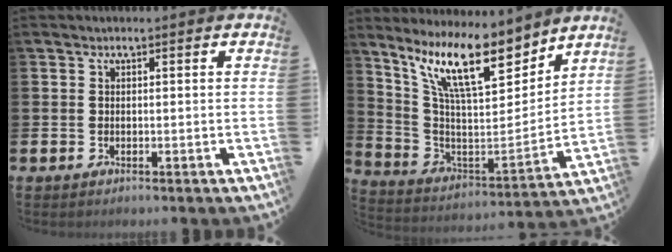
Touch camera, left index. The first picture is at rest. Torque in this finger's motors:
{"motor_torque": [1.08, -1.06, 1.05, 0.21]}